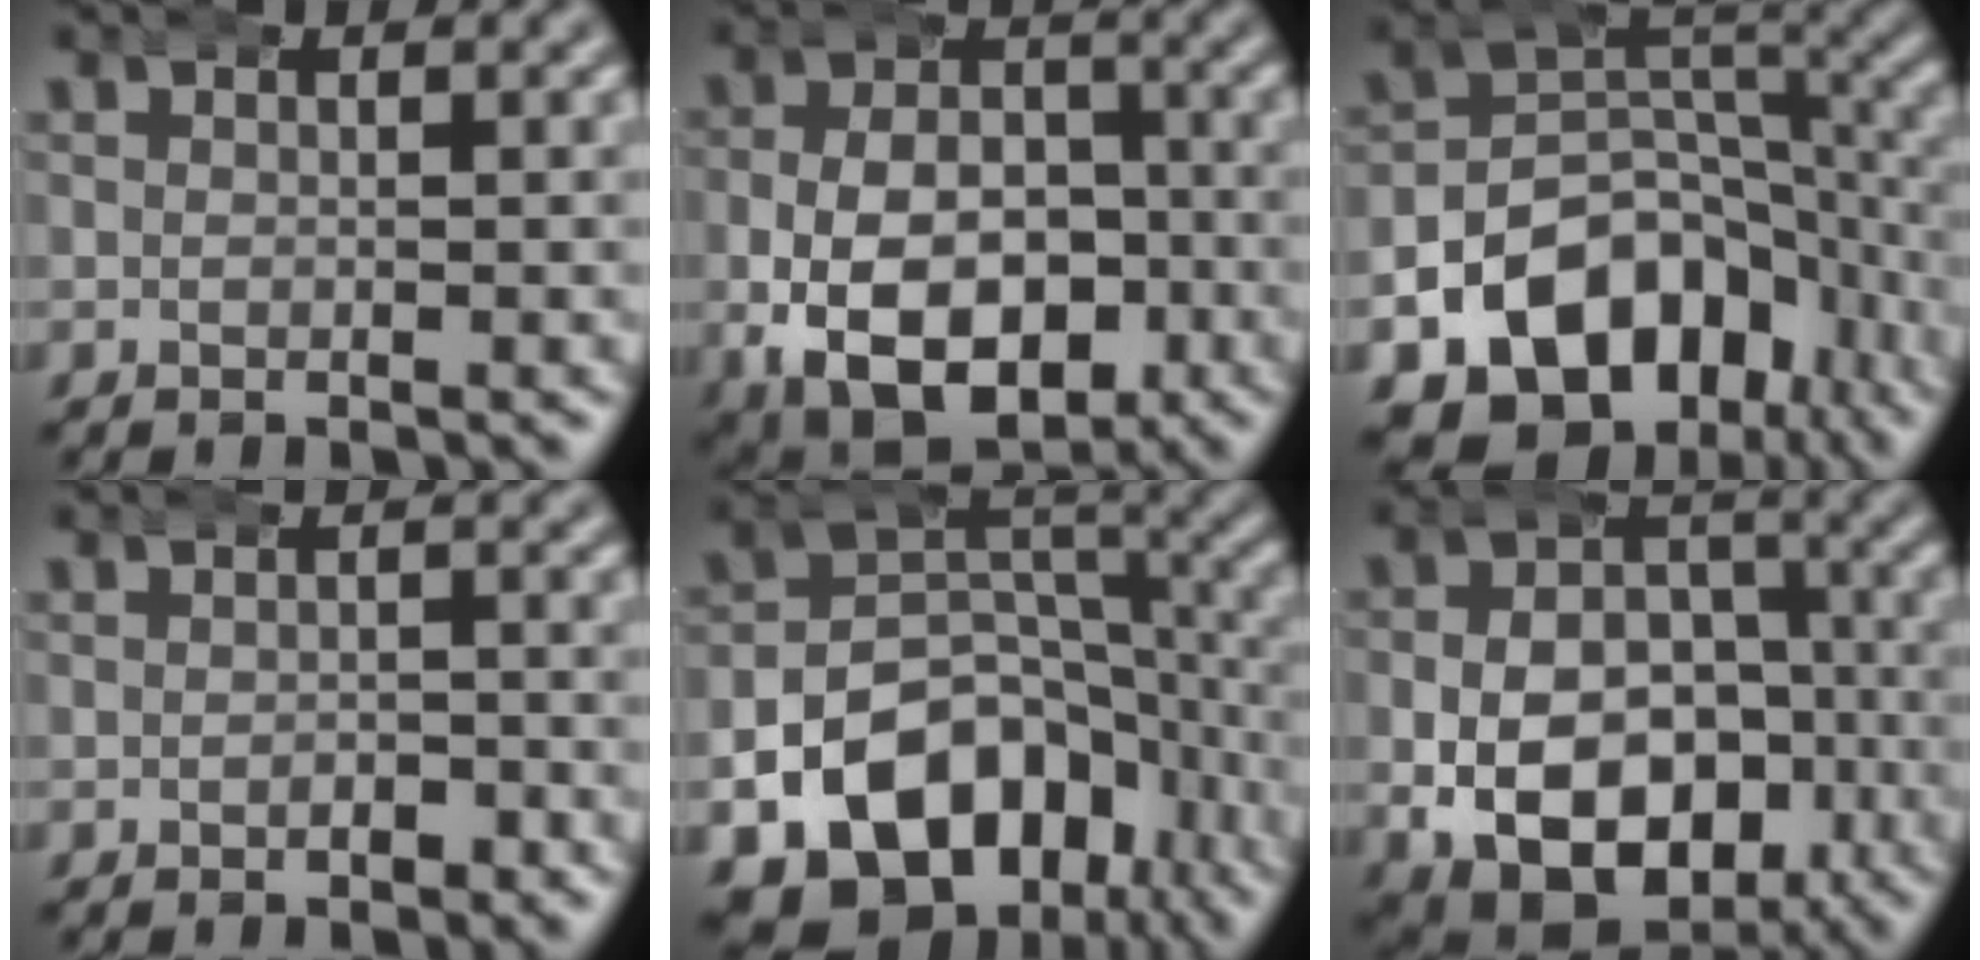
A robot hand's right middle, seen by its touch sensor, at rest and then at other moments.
{"total": 13.0, "force": [-4.3, 9.4, 7.9], "torque": [-0.152, -0.053, -0.047]}
{"total": 19.0, "force": [-8.1, 14.7, 9.0], "torque": [-0.167, -0.060, -0.120]}
{"total": 1.0, "force": [-0.7, 0.6, 0.4], "torque": [-0.003, -0.001, -0.012]}
{"total": 21.1, "force": [-9.0, 16.8, 9.2], "torque": [-0.186, -0.060, -0.141]}
{"total": 14.3, "force": [-4.3, 11.2, 7.8], "torque": [-0.141, -0.045, -0.055]}